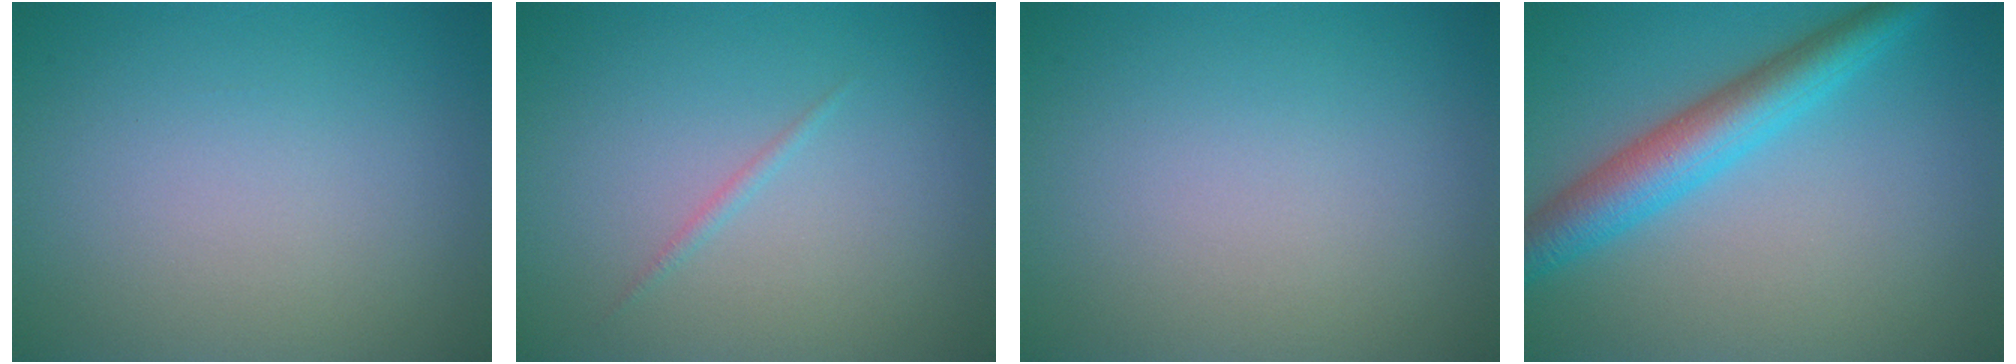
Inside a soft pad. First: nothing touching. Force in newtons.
{"total": 0.6, "press": 0.6, "slide": 0.0}
{"total": 0.0}
{"total": 5.3, "press": 5.3, "slide": 0.2}